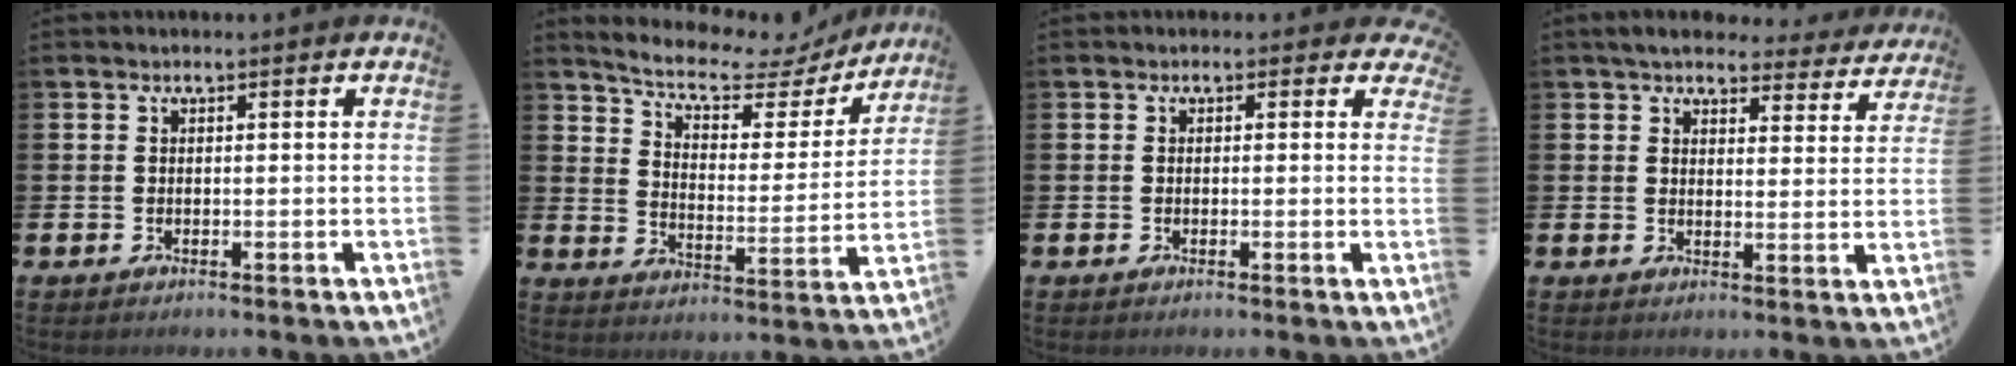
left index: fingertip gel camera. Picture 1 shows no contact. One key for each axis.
{"total": 7.6, "fx": 6.7, "fy": 2.4, "fz": 2.5, "tx": -0.070, "ty": -0.055, "tz": 0.109}
{"total": 0.8, "fx": -0.2, "fy": 0.8, "fz": 0.3, "tx": -0.002, "ty": 0.007, "tz": -0.007}
{"total": 4.8, "fx": 4.3, "fy": 1.7, "fz": 1.1, "tx": -0.030, "ty": -0.024, "tz": 0.076}